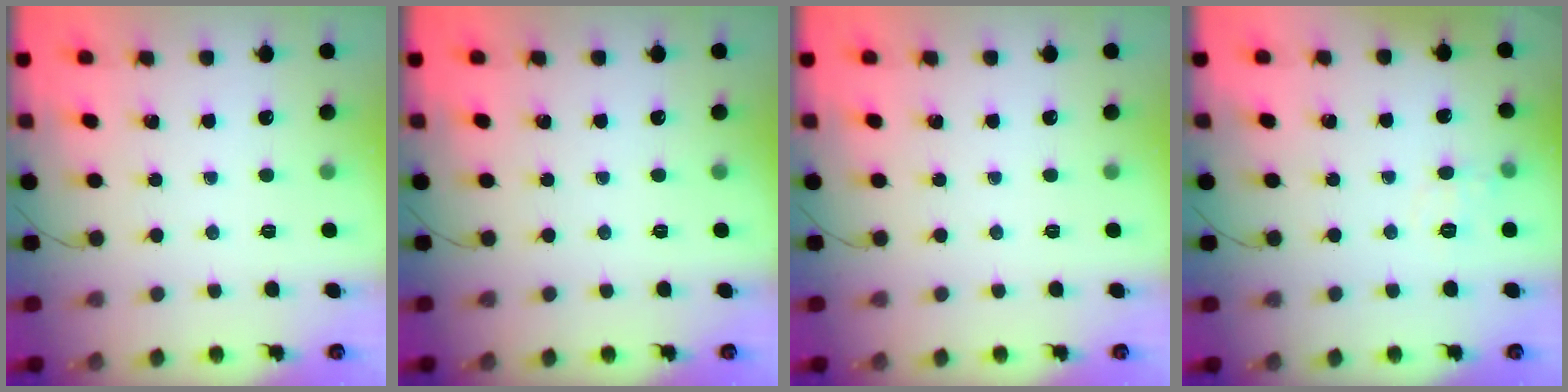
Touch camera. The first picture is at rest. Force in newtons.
{"total": 0.0}
{"total": 0.0}
{"total": 6.2, "press": 6.0, "slide": 1.6}